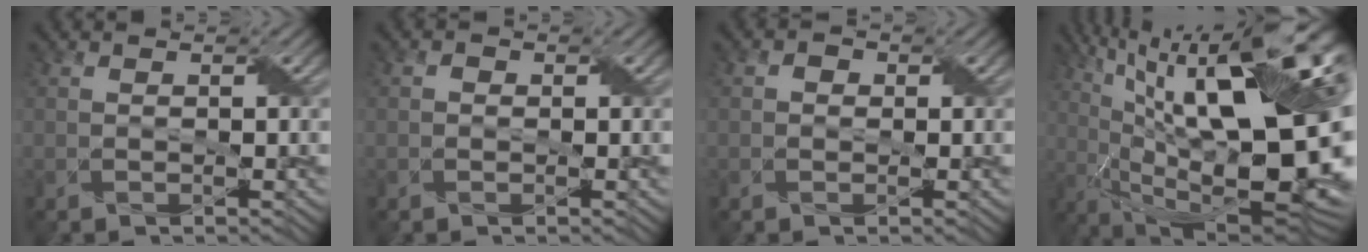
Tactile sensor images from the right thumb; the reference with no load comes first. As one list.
[{"total": 0.8, "force": [-0.3, 0.7, 0.1], "torque": [0.001, 0.001, -0.006]}, {"total": 1.3, "force": [-0.1, 1.2, 0.3], "torque": [-0.005, 0.000, -0.005]}, {"total": 23.7, "force": [4.8, 9.1, 21.4], "torque": [-0.343, 0.041, 0.068]}]